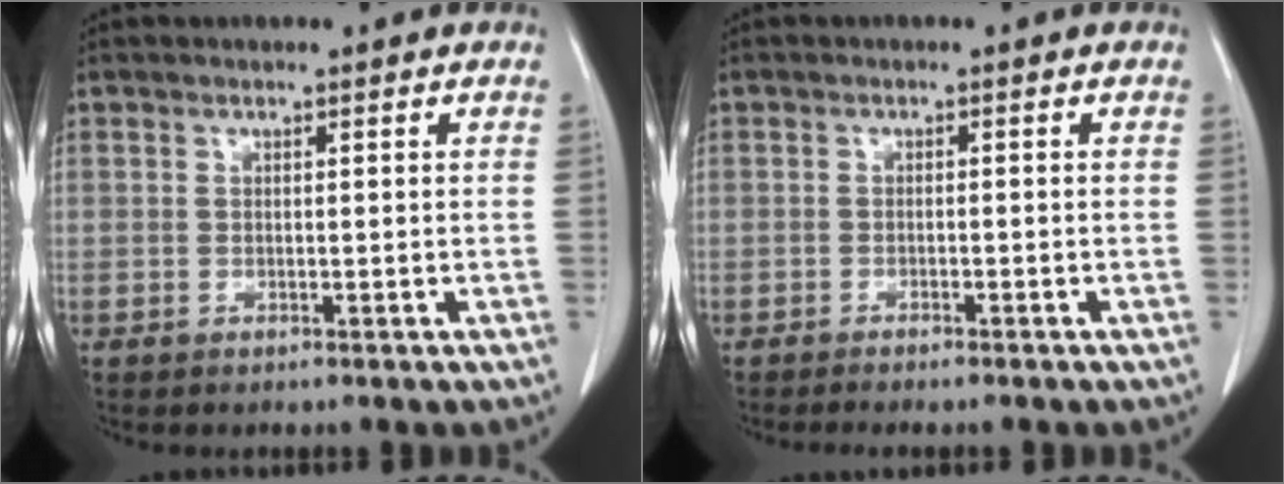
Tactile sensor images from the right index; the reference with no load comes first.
{"total": 3.0, "force": [-2.6, 0.0, 1.5], "torque": [-0.017, -0.003, -0.034]}